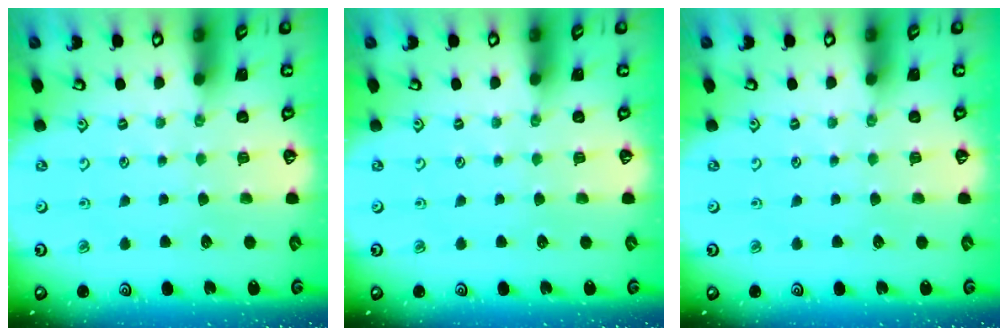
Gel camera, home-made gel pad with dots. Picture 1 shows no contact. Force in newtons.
{"total": 0.0}
{"total": 0.0}